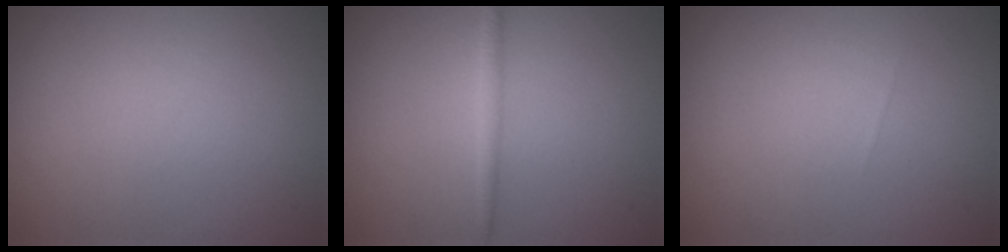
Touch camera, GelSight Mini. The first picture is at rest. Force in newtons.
{"total": 1.3, "press": 1.3, "slide": 0.1}
{"total": 0.0}